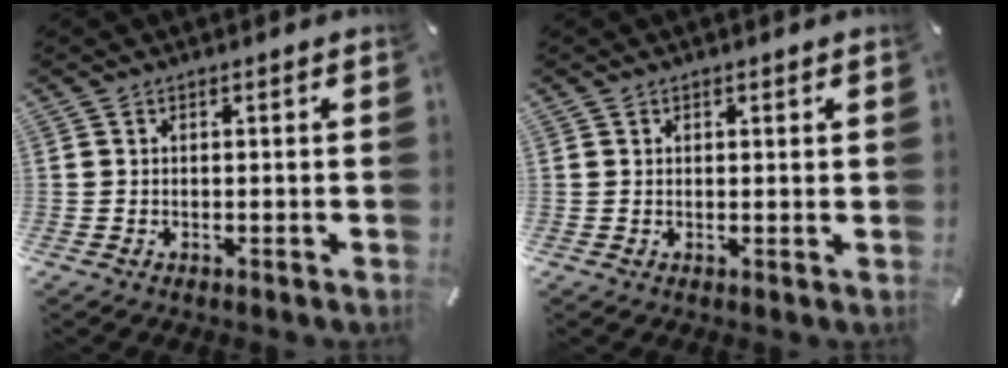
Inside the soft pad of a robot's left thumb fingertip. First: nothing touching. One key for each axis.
{"total": 1.0, "fx": 0.6, "fy": 0.7, "fz": 0.2, "tx": 0.004, "ty": 0.000, "tz": 0.009}